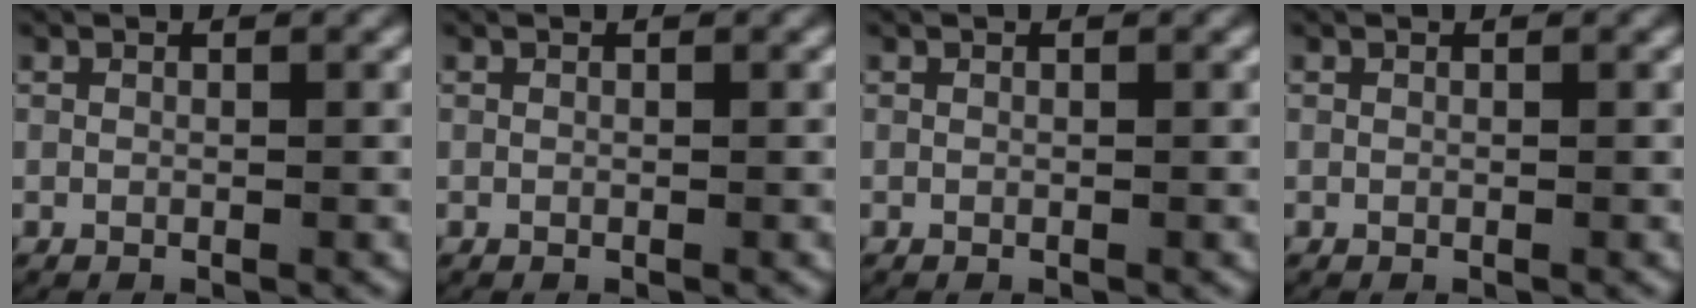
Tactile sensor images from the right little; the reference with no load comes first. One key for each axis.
{"total": 0.0}
{"total": 0.0}
{"total": 0.0}